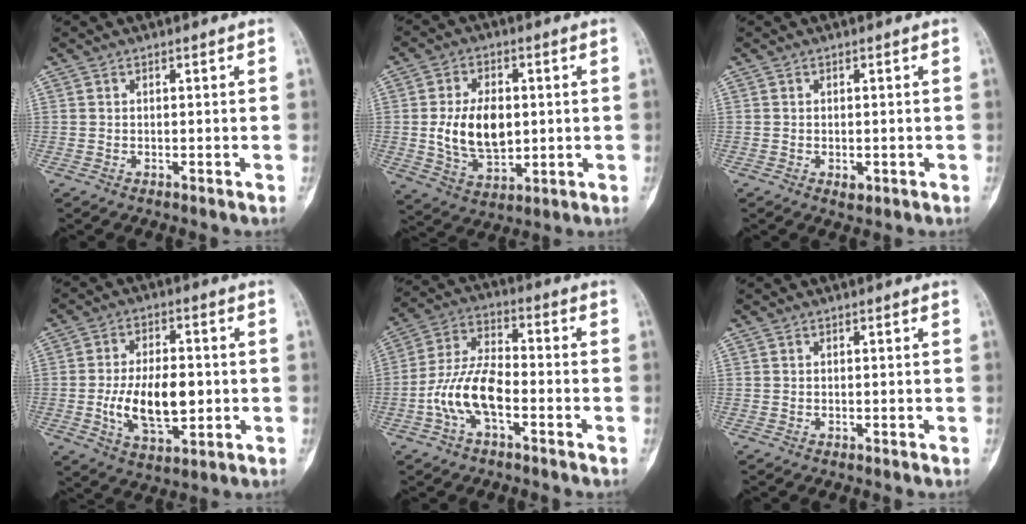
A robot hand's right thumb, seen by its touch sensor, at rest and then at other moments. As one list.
[{"total": 12.1, "force": [0.5, 7.7, 9.3], "torque": [-0.146, -0.008, 0.019]}, {"total": 1.7, "force": [-0.5, 1.1, 1.2], "torque": [-0.009, -0.001, -0.003]}, {"total": 12.8, "force": [-1.4, 6.8, 10.7], "torque": [-0.169, 0.001, -0.017]}, {"total": 10.9, "force": [-3.6, 5.1, 9.0], "torque": [-0.183, 0.039, -0.075]}, {"total": 0.0}]